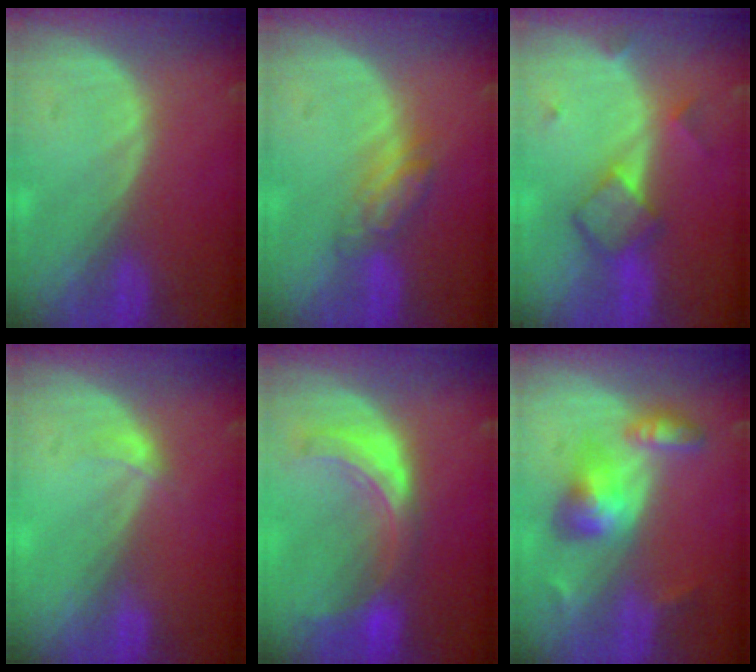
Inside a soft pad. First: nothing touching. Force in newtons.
{"total": 4.4, "press": 4.3, "slide": 1.1}
{"total": 5.5, "press": 5.4, "slide": 1.0}
{"total": 1.2, "press": 1.2, "slide": 0.1}
{"total": 8.0, "press": 7.1, "slide": 3.8}
{"total": 6.0, "press": 6.0, "slide": 0.8}